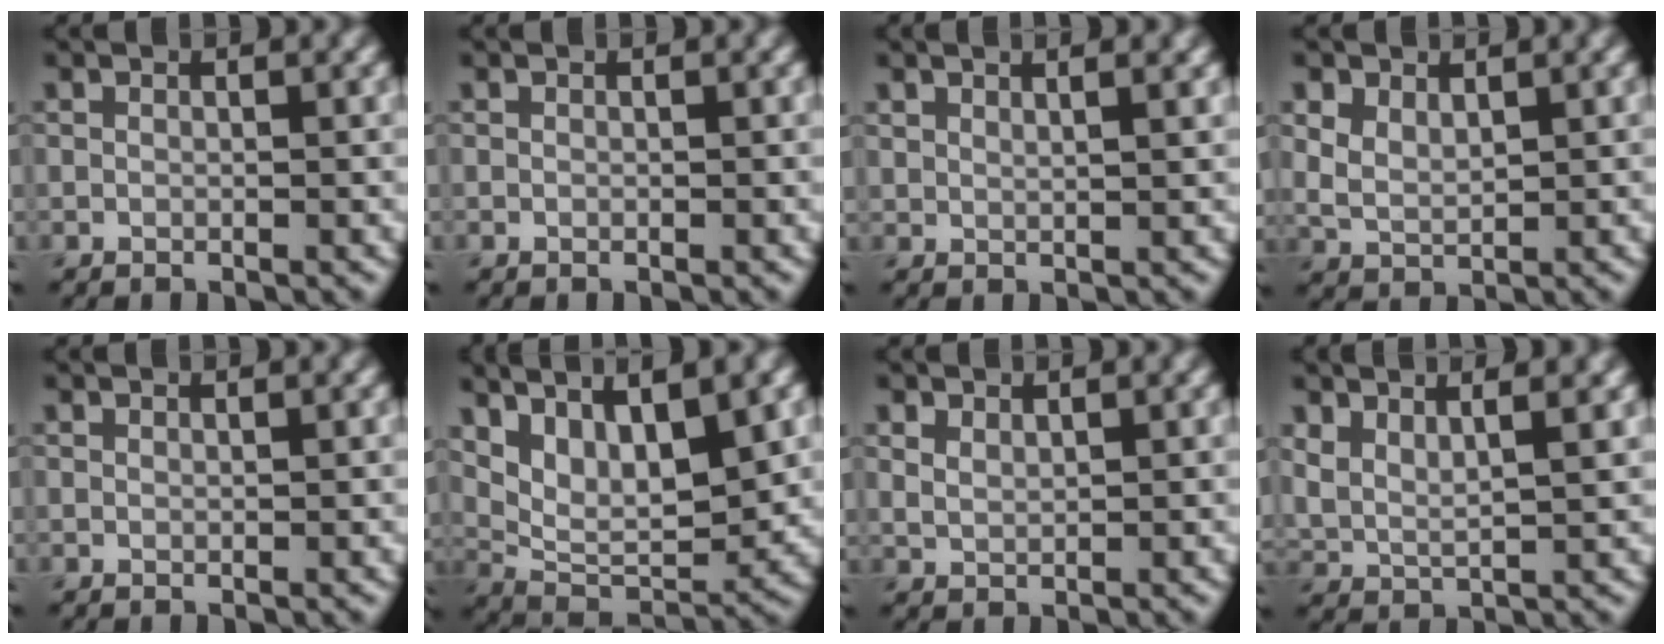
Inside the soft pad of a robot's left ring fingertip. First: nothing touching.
{"total": 0.0}
{"total": 1.6, "force": [1.3, 0.6, 0.8], "torque": [-0.007, 0.002, 0.018]}
{"total": 2.8, "force": [1.5, 1.8, 1.6], "torque": [-0.042, -0.004, 0.032]}
{"total": 0.0}
{"total": 7.9, "force": [3.4, 3.5, 6.2], "torque": [-0.113, -0.012, 0.068]}
{"total": 1.3, "force": [1.0, 0.7, 0.6], "torque": [-0.017, -0.002, 0.024]}
{"total": 3.3, "force": [2.3, 1.1, 2.1], "torque": [-0.036, 0.001, 0.046]}